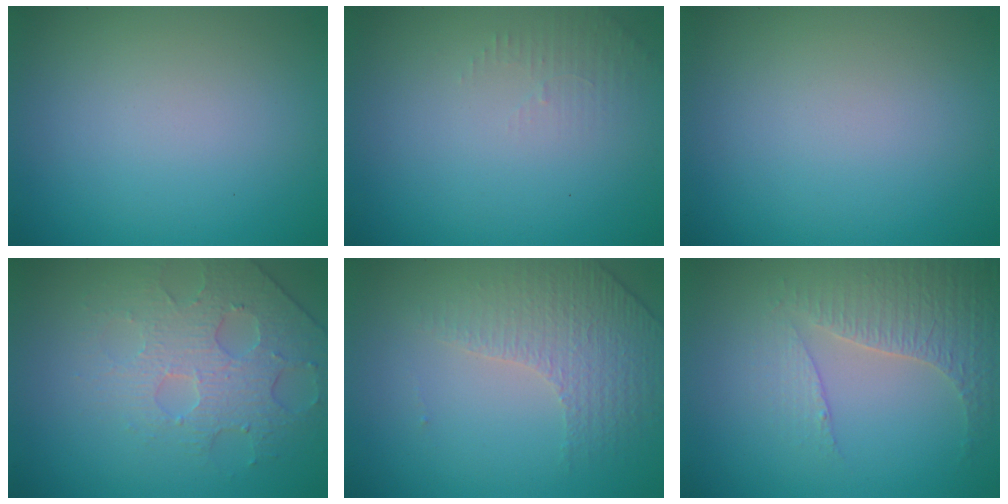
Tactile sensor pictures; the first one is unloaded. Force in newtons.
{"total": 1.3, "press": 1.2, "slide": 0.3}
{"total": 0.0}
{"total": 3.8, "press": 3.6, "slide": 1.3}
{"total": 4.3, "press": 2.9, "slide": 3.2}
{"total": 3.6, "press": 2.8, "slide": 2.3}